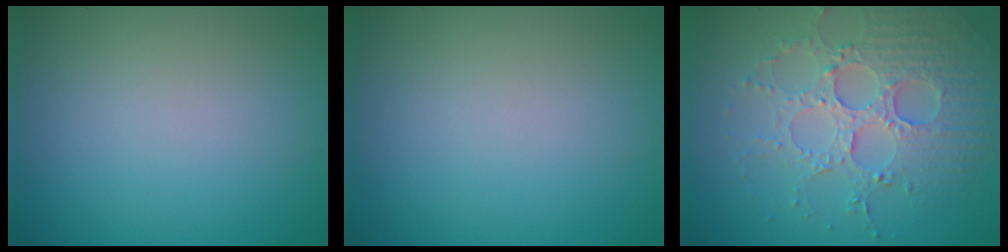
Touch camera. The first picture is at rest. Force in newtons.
{"total": 0.0}
{"total": 5.1, "press": 4.5, "slide": 2.3}